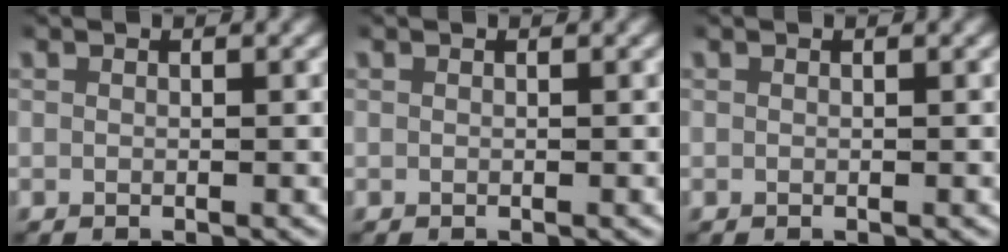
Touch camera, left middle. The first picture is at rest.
{"total": 0.0}
{"total": 0.0}